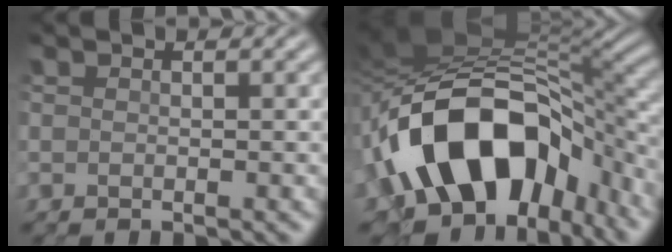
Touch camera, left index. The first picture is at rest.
{"total": 14.7, "force": [-3.8, 8.9, 11.0], "torque": [-0.181, 0.017, -0.069]}